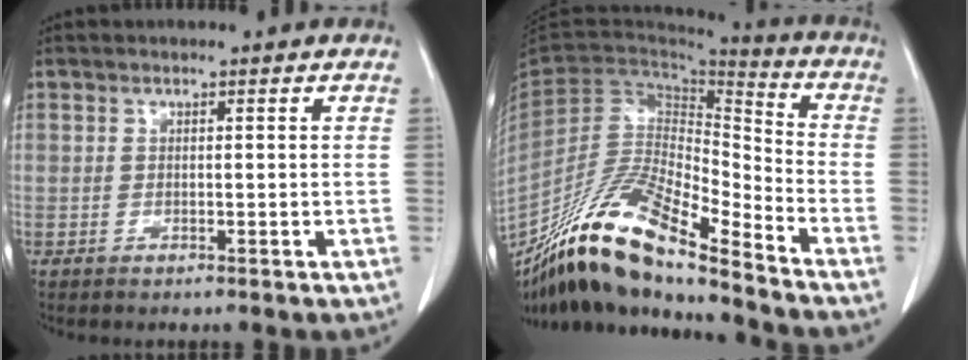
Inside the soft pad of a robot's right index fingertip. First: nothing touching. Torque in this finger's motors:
{"motor_torque": [0.05, -0.03, -0.29, -0.21]}